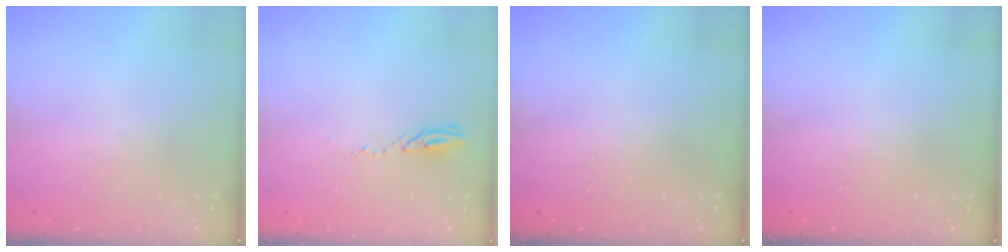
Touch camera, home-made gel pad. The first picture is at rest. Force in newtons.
{"total": 4.1, "press": 4.1, "slide": 0.4}
{"total": 0.0}
{"total": 0.0}